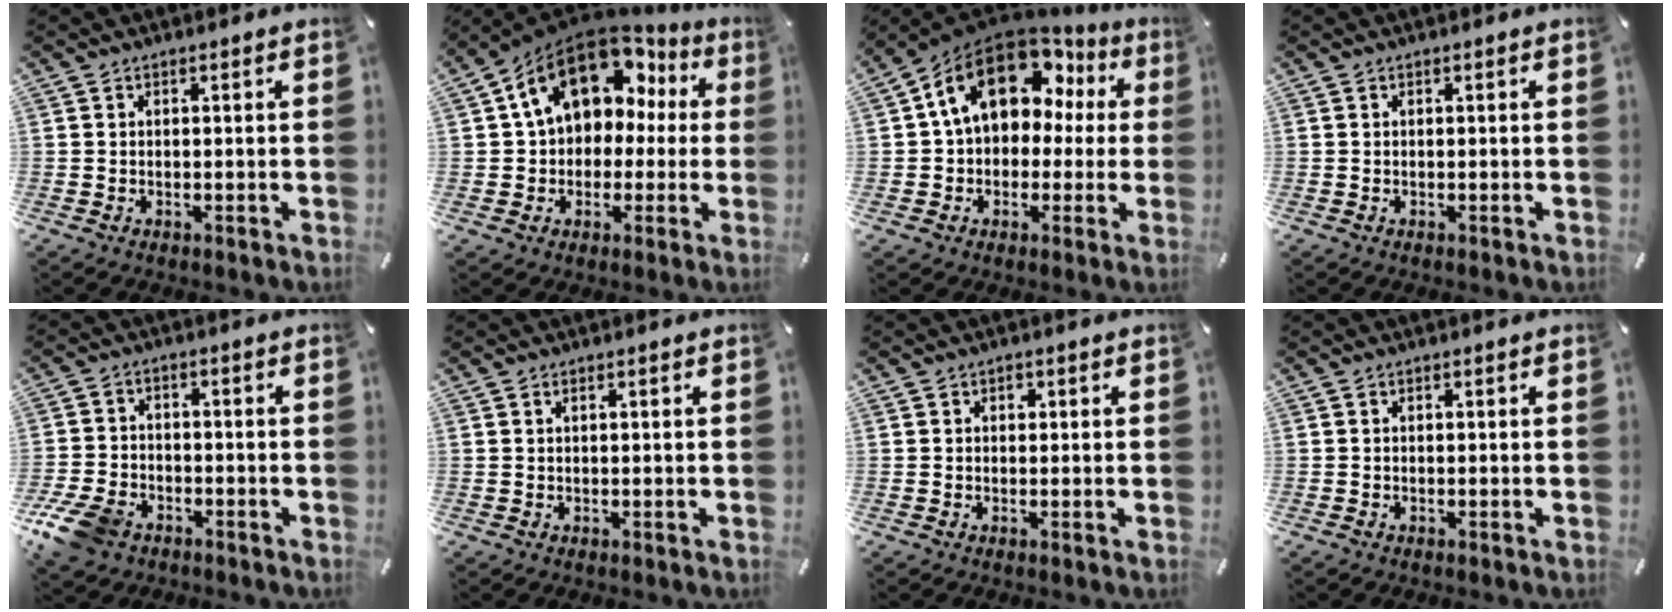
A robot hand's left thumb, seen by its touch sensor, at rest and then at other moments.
{"total": 16.5, "force": [6.7, 11.8, 9.4], "torque": [-0.156, -0.029, 0.119]}
{"total": 18.1, "force": [6.8, 12.7, 11.1], "torque": [-0.188, -0.029, 0.119]}
{"total": 0.0}
{"total": 8.7, "force": [-5.2, 5.6, 4.2], "torque": [-0.101, 0.022, -0.100]}
{"total": 0.7, "force": [0.2, 0.2, 0.6], "torque": [-0.011, 0.000, 0.004]}
{"total": 1.1, "force": [0.3, 1.0, 0.4], "torque": [-0.001, 0.002, 0.002]}
{"total": 0.0}